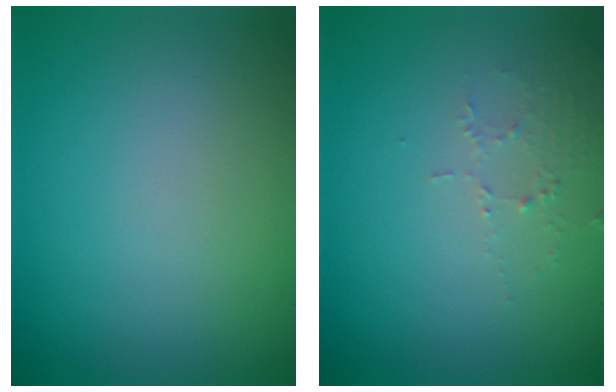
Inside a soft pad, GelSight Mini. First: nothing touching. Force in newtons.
{"total": 1.5, "press": 1.5, "slide": 0.2}